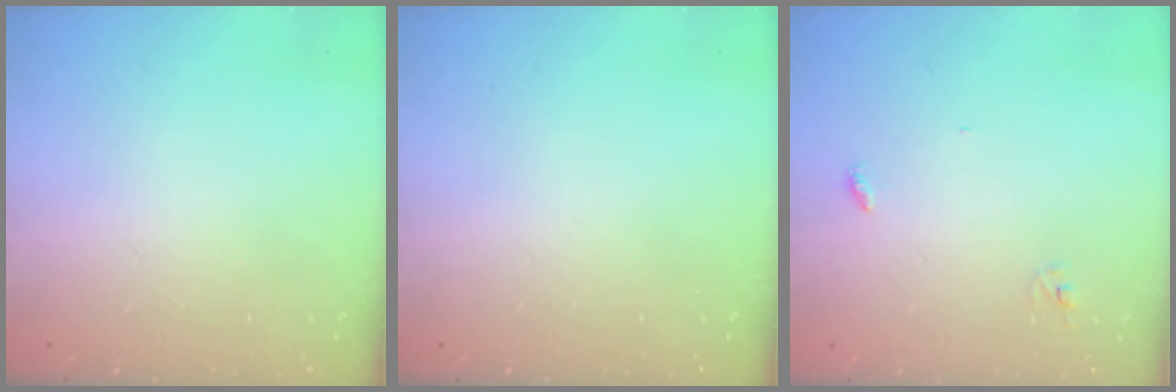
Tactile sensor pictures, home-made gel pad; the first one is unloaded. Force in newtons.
{"total": 0.0}
{"total": 2.8, "press": 2.8, "slide": 0.2}